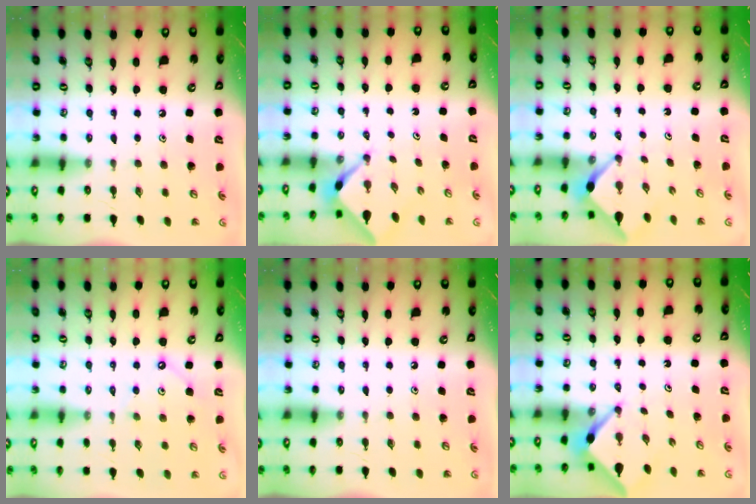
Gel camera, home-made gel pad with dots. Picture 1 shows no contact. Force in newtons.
{"total": 2.2, "press": 2.2, "slide": 0.2}
{"total": 3.4, "press": 3.4, "slide": 0.4}
{"total": 2.3, "press": 2.3, "slide": 0.4}
{"total": 0.0}
{"total": 4.0, "press": 3.9, "slide": 0.4}